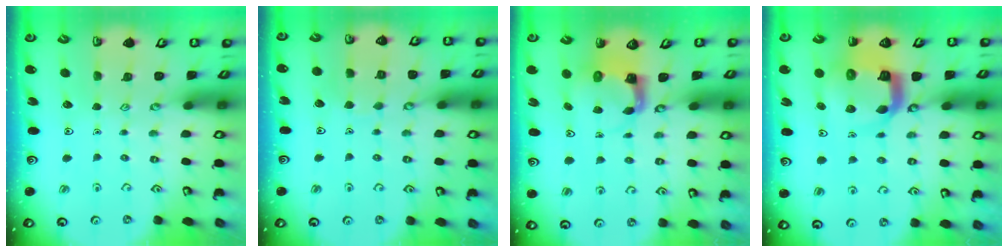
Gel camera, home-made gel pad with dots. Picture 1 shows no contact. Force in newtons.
{"total": 4.4, "press": 4.4, "slide": 0.4}
{"total": 3.5, "press": 3.5, "slide": 0.4}
{"total": 10.6, "press": 10.5, "slide": 1.3}